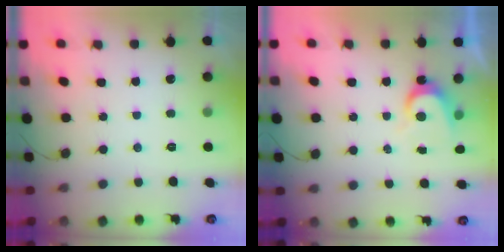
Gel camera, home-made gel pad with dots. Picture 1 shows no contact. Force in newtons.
{"total": 4.8, "press": 4.8, "slide": 0.4}